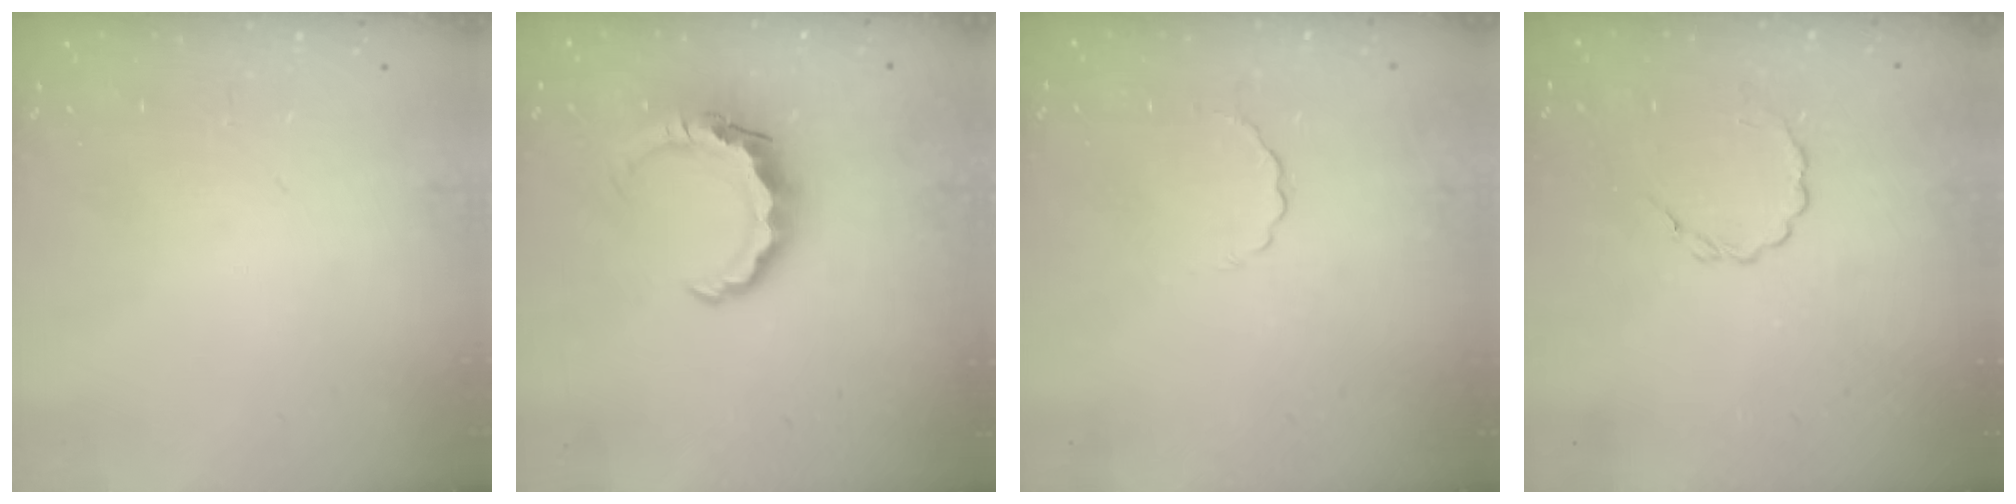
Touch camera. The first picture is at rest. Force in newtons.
{"total": 7.8, "press": 7.7, "slide": 1.4}
{"total": 2.4, "press": 2.2, "slide": 0.9}
{"total": 3.0, "press": 2.8, "slide": 1.0}